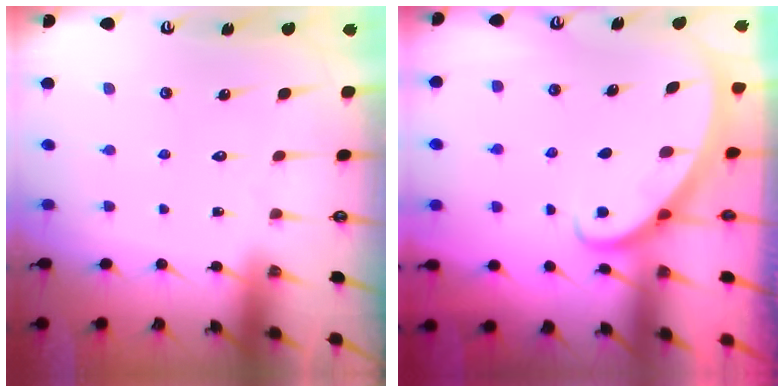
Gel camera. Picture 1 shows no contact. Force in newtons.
{"total": 2.7, "press": 2.7, "slide": 0.2}